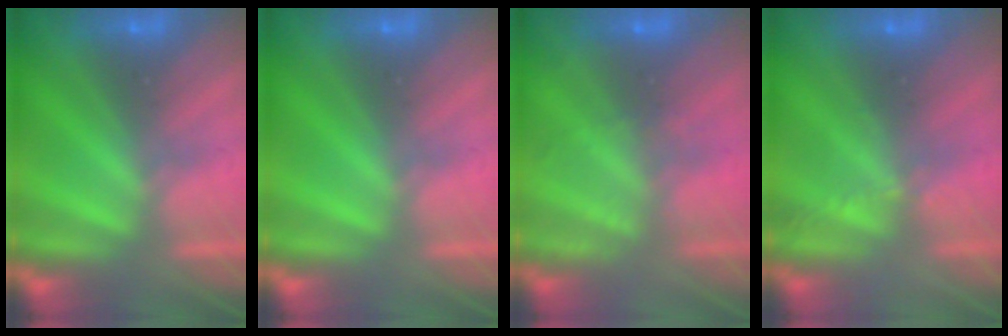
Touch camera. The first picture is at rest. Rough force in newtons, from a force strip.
{"total": 0.0}
{"total": 1.7}
{"total": 2.1}